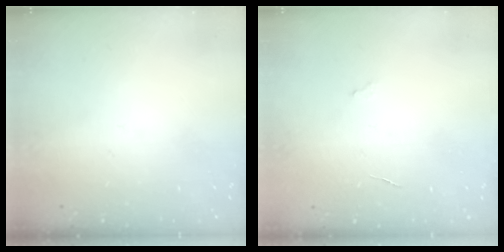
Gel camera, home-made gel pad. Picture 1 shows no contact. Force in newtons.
{"total": 2.6, "press": 2.6, "slide": 0.2}